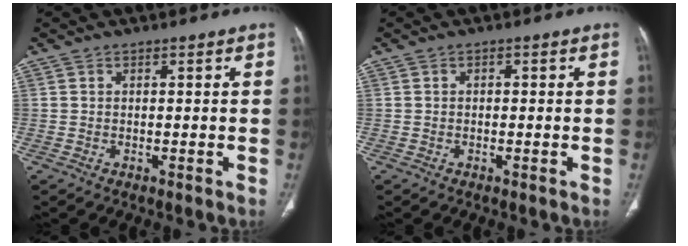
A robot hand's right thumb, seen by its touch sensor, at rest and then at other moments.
{"total": 0.5, "force": [0.0, 0.4, 0.4], "torque": [-0.004, 0.002, -0.004]}